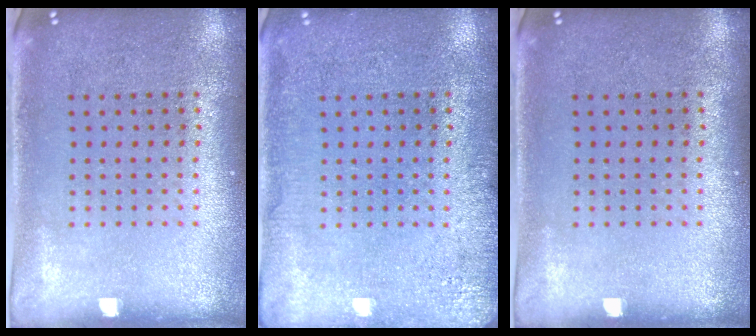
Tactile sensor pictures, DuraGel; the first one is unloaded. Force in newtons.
{"total": 2.8, "press": 2.8, "slide": 0.3}
{"total": 0.0}